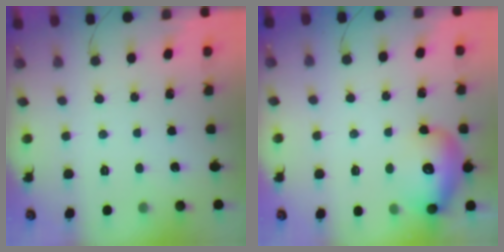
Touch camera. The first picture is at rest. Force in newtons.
{"total": 14.8, "press": 14.6, "slide": 2.1}